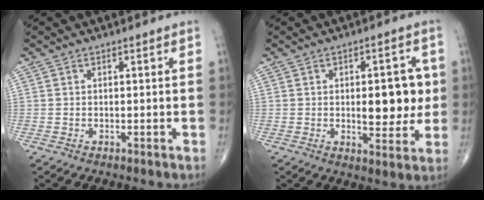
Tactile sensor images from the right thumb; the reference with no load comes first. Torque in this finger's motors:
{"motor_torque": [1.03, 0.89, 0.62, 0.47, 0.05]}